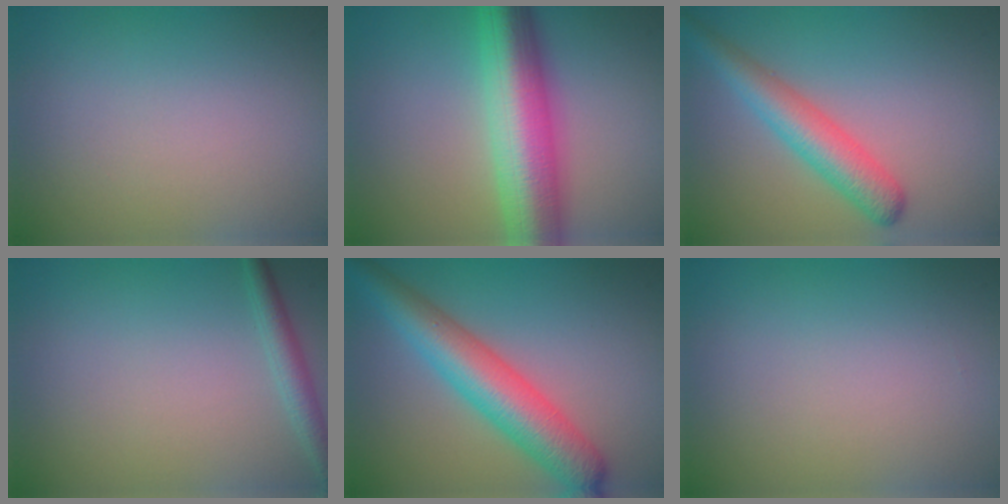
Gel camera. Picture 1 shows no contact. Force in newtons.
{"total": 9.7, "press": 9.7, "slide": 0.2}
{"total": 4.4, "press": 4.4, "slide": 0.1}
{"total": 1.8, "press": 1.8, "slide": 0.1}
{"total": 7.0, "press": 7.0, "slide": 0.1}
{"total": 0.0}